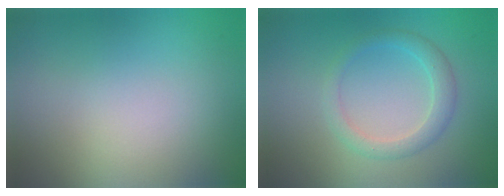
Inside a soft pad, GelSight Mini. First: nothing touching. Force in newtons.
{"total": 2.4, "press": 2.4, "slide": 0.2}